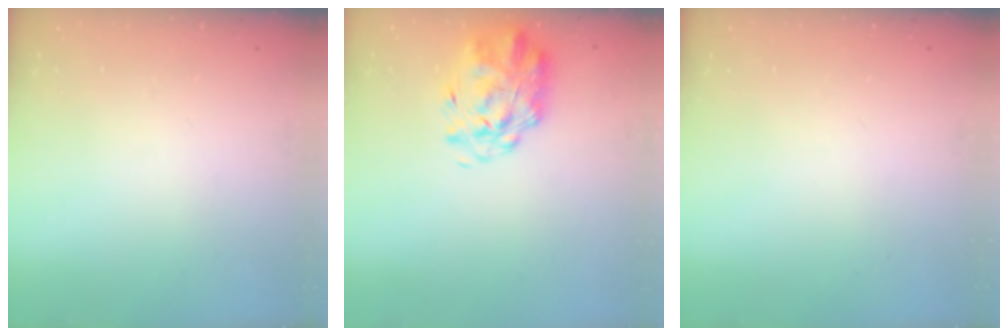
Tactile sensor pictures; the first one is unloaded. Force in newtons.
{"total": 2.6, "press": 2.1, "slide": 1.6}
{"total": 0.0}